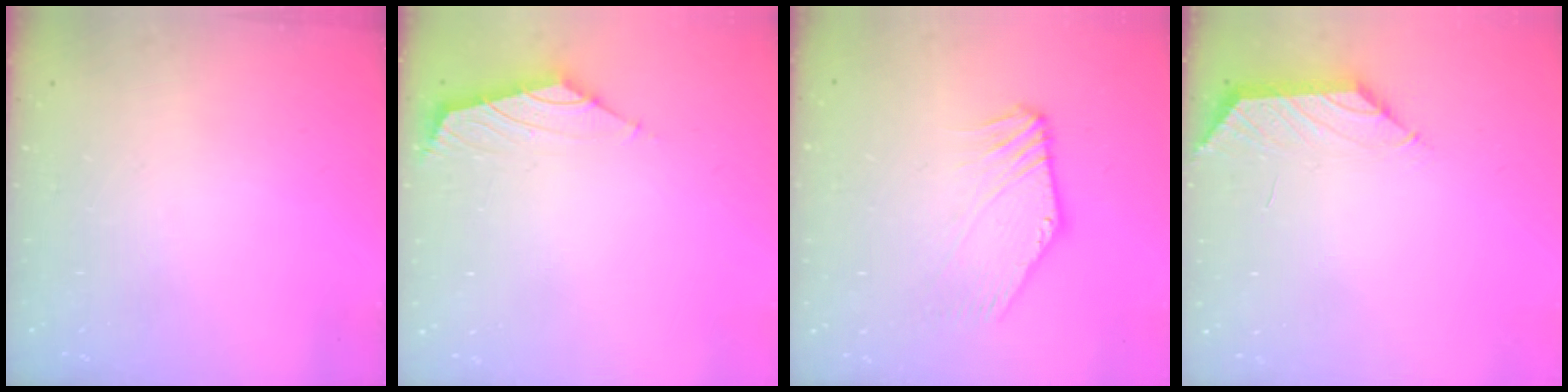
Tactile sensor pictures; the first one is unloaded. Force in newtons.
{"total": 1.7, "press": 1.6, "slide": 0.7}
{"total": 3.3, "press": 3.3, "slide": 0.1}
{"total": 1.2, "press": 1.1, "slide": 0.6}